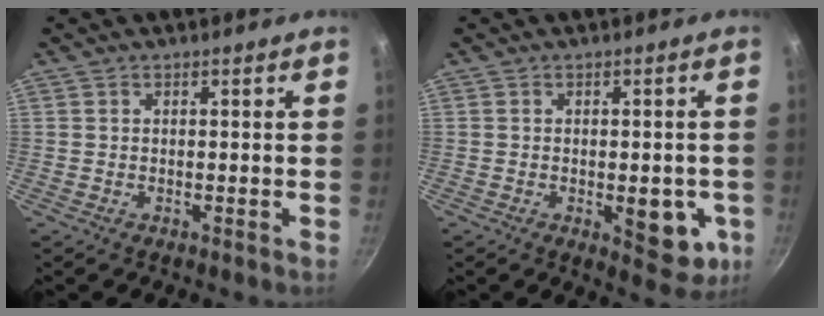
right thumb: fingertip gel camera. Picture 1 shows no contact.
{"total": 9.0, "force": [-2.1, 4.3, 7.7], "torque": [-0.068, -0.003, -0.023]}